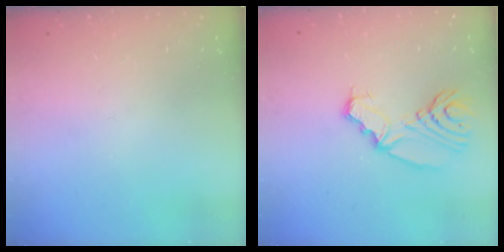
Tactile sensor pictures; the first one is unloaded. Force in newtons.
{"total": 10.8, "press": 10.6, "slide": 2.2}